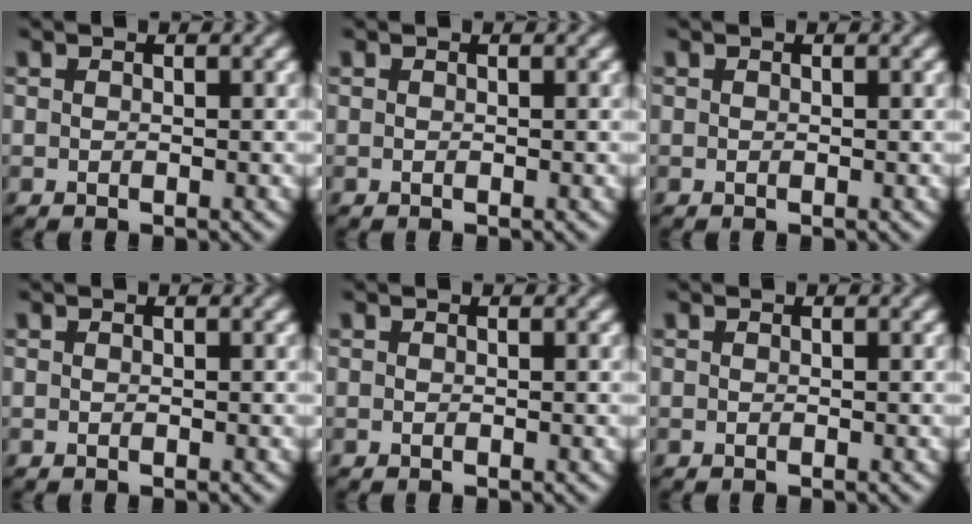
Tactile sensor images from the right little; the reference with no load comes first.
{"total": 0.0}
{"total": 0.0}
{"total": 0.0}
{"total": 0.0}
{"total": 0.0}